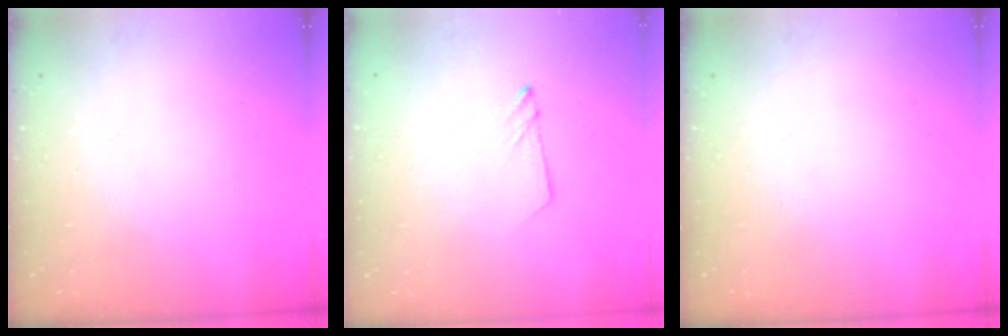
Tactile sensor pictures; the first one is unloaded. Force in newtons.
{"total": 1.5, "press": 1.5, "slide": 0.1}
{"total": 0.0}